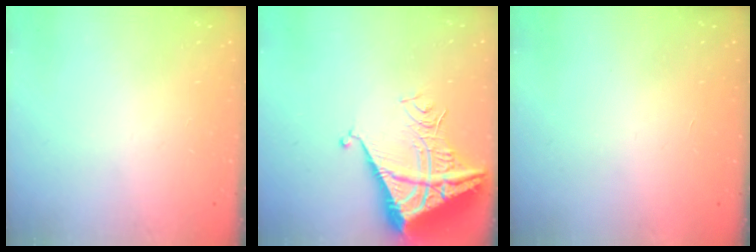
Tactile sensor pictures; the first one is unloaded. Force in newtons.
{"total": 7.8, "press": 7.8, "slide": 0.7}
{"total": 1.6, "press": 1.6, "slide": 0.1}